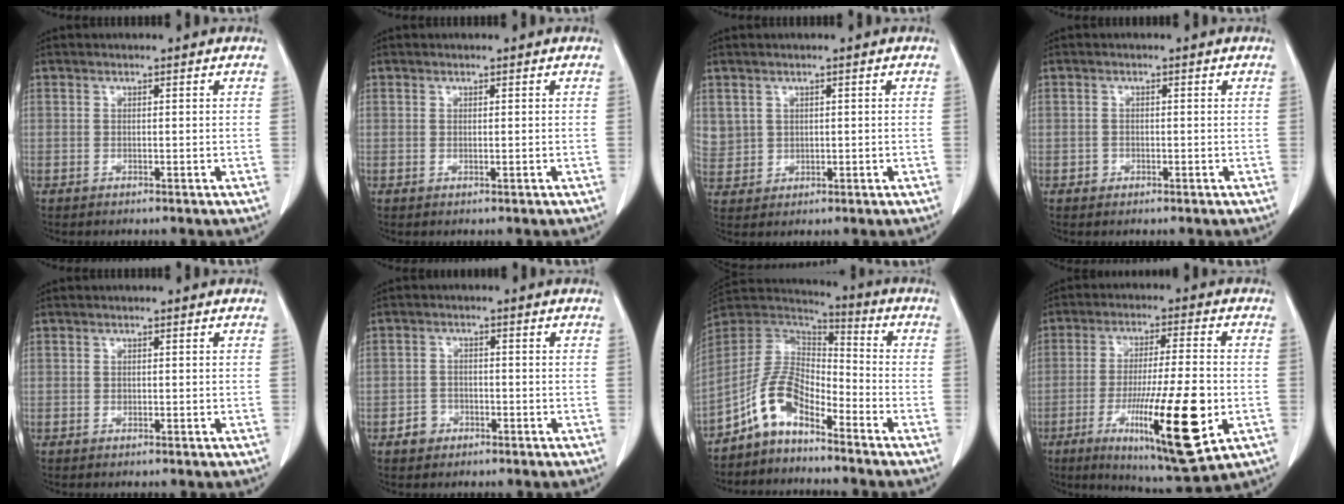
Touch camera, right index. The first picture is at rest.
{"total": 0.0}
{"total": 4.6, "force": [1.7, 4.2, 1.0], "torque": [-0.029, 0.009, 0.048]}
{"total": 1.0, "force": [-0.4, 1.0, 0.2], "torque": [0.001, 0.004, -0.007]}
{"total": 0.0}
{"total": 2.8, "force": [-1.4, 2.3, 0.7], "torque": [-0.006, 0.009, -0.023]}
{"total": 9.4, "force": [-6.1, 4.4, 5.7], "torque": [-0.123, 0.029, -0.126]}
{"total": 17.4, "force": [-5.4, 1.9, 16.5], "torque": [-0.277, -0.029, -0.080]}